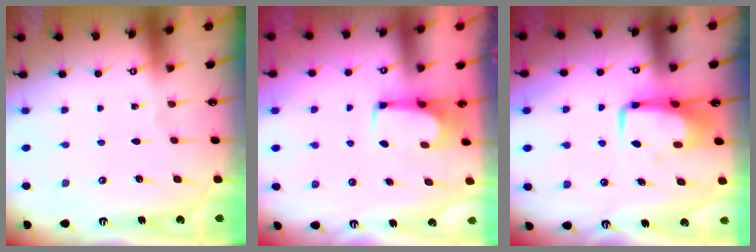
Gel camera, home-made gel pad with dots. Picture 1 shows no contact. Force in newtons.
{"total": 1.5, "press": 1.4, "slide": 0.2}
{"total": 7.6, "press": 7.5, "slide": 1.0}